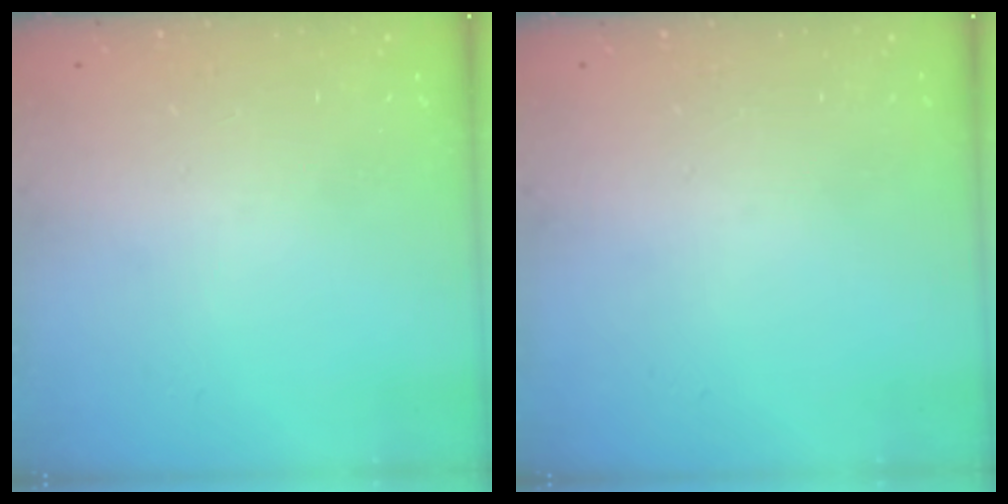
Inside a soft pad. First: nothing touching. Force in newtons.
{"total": 0.0}